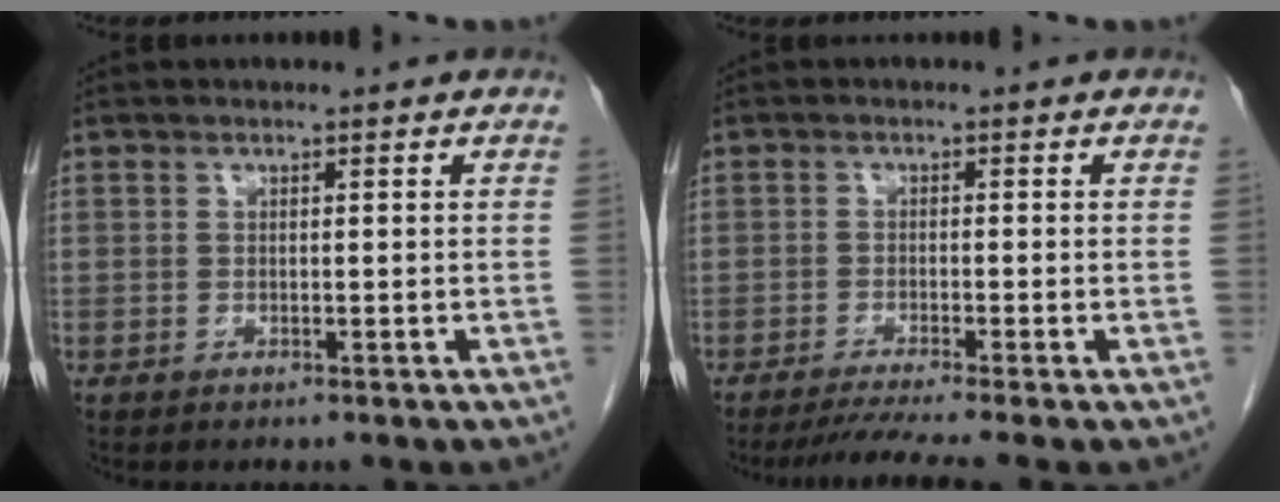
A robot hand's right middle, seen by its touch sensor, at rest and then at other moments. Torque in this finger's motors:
{"motor_torque": [0.03, -0.02, 0.01, 0.03]}